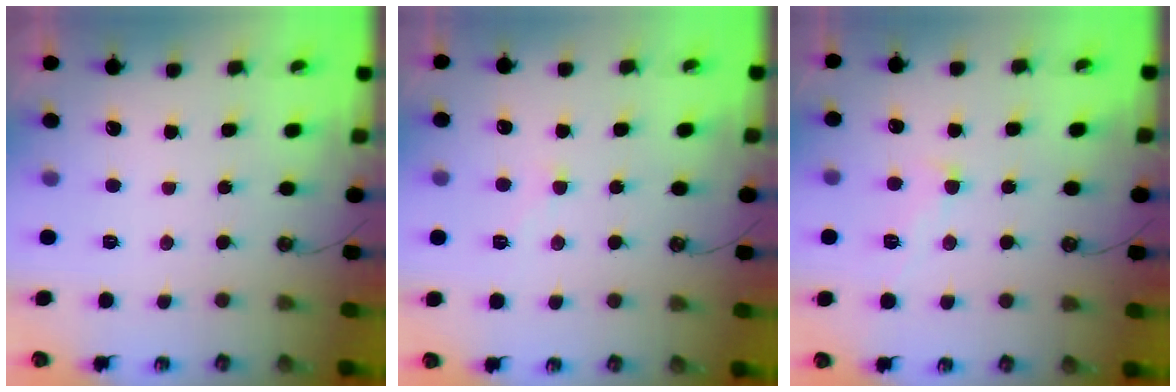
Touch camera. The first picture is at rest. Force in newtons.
{"total": 0.8, "press": 0.6, "slide": 0.5}
{"total": 0.6, "press": 0.0, "slide": 0.6}